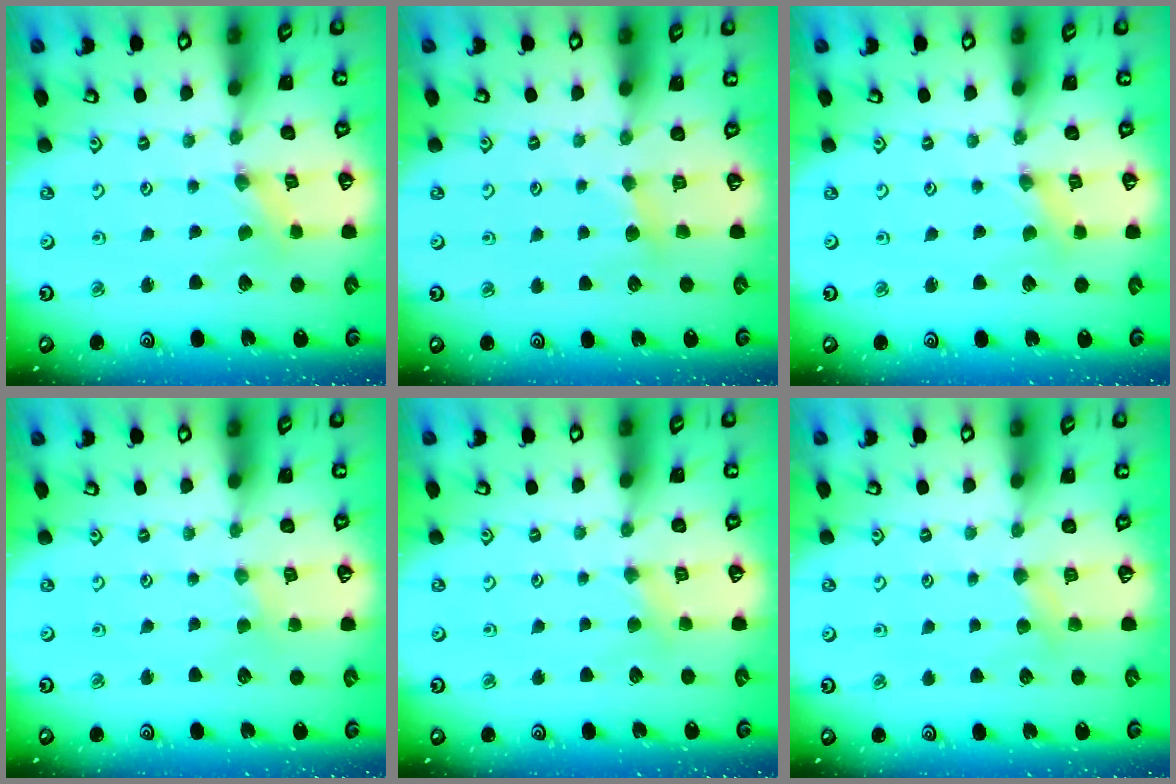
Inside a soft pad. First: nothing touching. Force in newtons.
{"total": 2.5, "press": 2.4, "slide": 0.2}
{"total": 0.0}
{"total": 0.9, "press": 0.9, "slide": 0.2}
{"total": 2.5, "press": 2.5, "slide": 0.3}
{"total": 2.9, "press": 2.8, "slide": 0.4}